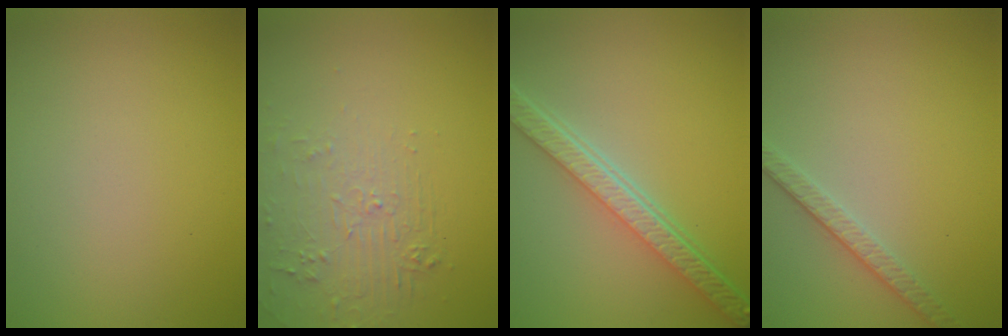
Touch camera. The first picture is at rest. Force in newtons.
{"total": 2.1, "press": 0.9, "slide": 1.9}
{"total": 6.0, "press": 4.6, "slide": 3.9}
{"total": 2.5, "press": 2.2, "slide": 1.2}